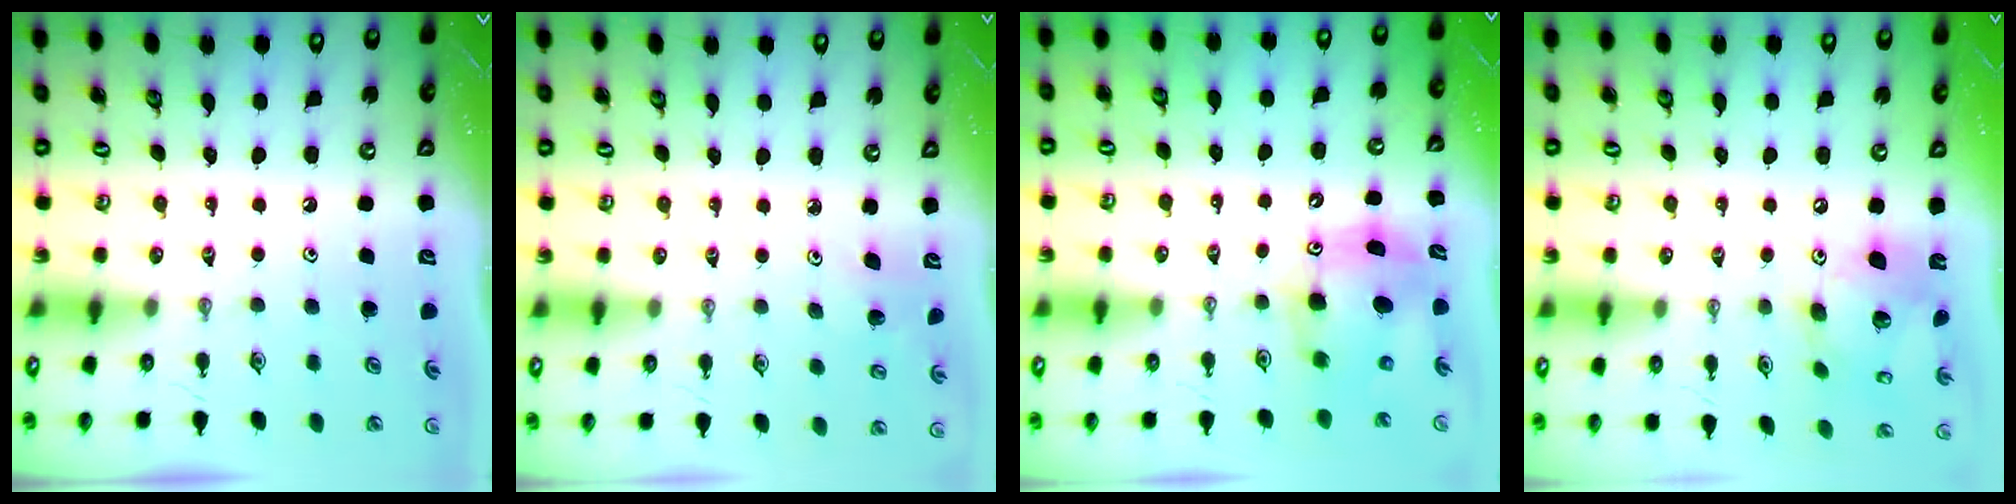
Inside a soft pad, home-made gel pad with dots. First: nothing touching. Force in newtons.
{"total": 3.8, "press": 3.8, "slide": 0.3}
{"total": 8.7, "press": 8.4, "slide": 2.1}
{"total": 15.6, "press": 15.5, "slide": 1.6}